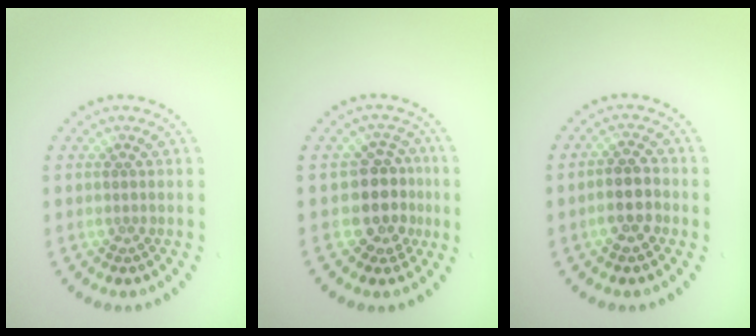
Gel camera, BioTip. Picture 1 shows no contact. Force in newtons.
{"total": 3.6, "press": 3.1, "slide": 1.9}
{"total": 2.9, "press": 2.7, "slide": 0.9}